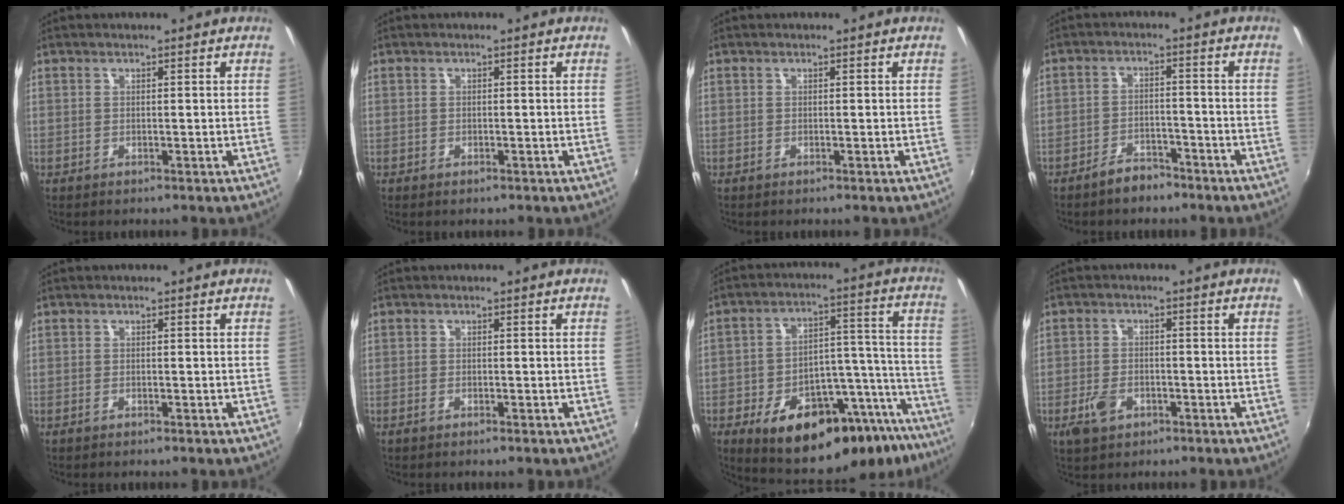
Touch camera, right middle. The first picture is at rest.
{"total": 0.6, "force": [-0.5, 0.3, 0.3], "torque": [-0.005, -0.002, -0.009]}
{"total": 0.0}
{"total": 4.7, "force": [-3.9, 1.9, 1.7], "torque": [-0.044, 0.012, -0.056]}
{"total": 0.6, "force": [-0.5, 0.1, 0.3], "torque": [-0.005, -0.001, -0.012]}
{"total": 0.9, "force": [-0.8, 0.1, 0.5], "torque": [-0.011, -0.001, -0.016]}
{"total": 25.8, "force": [-18.5, 10.9, 14.4], "torque": [-0.209, 0.037, -0.235]}
{"total": 5.3, "force": [-2.7, 3.4, 3.0], "torque": [-0.076, -0.002, -0.047]}